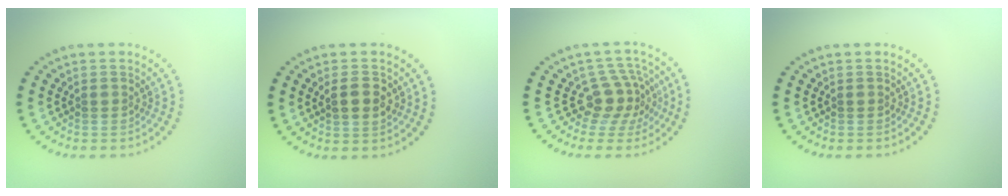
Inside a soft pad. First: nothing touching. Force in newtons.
{"total": 2.6, "press": 2.6, "slide": 0.3}
{"total": 3.4, "press": 2.6, "slide": 2.2}
{"total": 0.0}